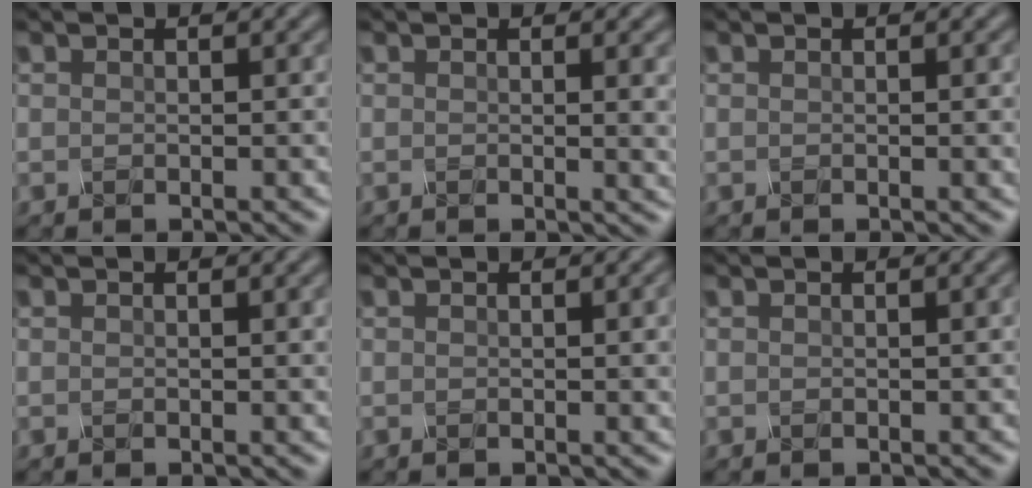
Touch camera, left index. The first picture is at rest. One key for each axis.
{"total": 3.1, "fx": 0.3, "fy": 1.1, "fz": 2.9, "tx": -0.024, "ty": 0.001, "tz": 0.001}
{"total": 1.2, "fx": 0.0, "fy": 0.3, "fz": 1.1, "tx": -0.011, "ty": 0.001, "tz": -0.002}
{"total": 0.7, "fx": 0.1, "fy": 0.2, "fz": 0.7, "tx": -0.006, "ty": 0.003, "tz": -0.001}
{"total": 2.1, "fx": 0.1, "fy": 0.6, "fz": 2.0, "tx": -0.018, "ty": 0.003, "tz": -0.003}
{"total": 1.0, "fx": 0.0, "fy": 0.4, "fz": 0.9, "tx": -0.006, "ty": 0.006, "tz": -0.001}